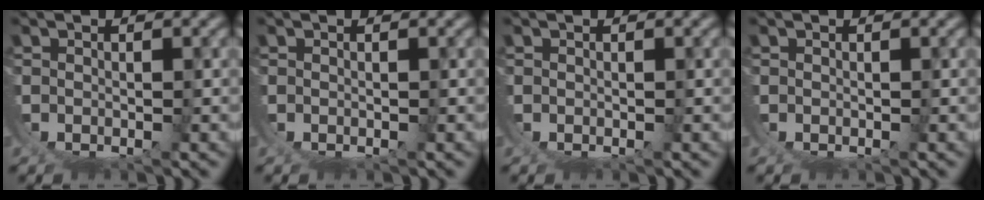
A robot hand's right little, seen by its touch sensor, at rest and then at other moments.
{"total": 0.0}
{"total": 0.0}
{"total": 0.0}